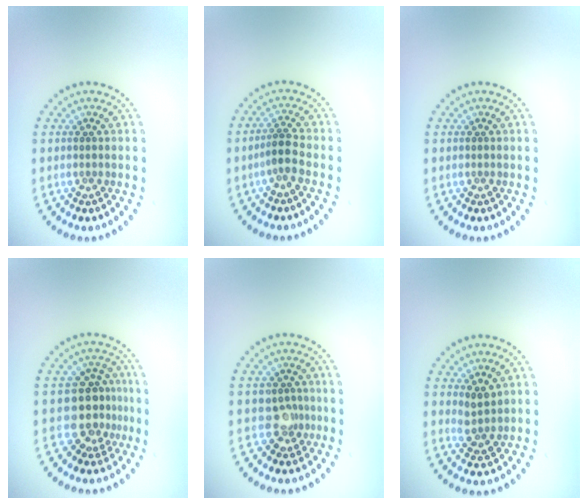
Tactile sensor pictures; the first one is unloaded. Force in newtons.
{"total": 2.0, "press": 1.6, "slide": 1.2}
{"total": 0.0}
{"total": 3.8, "press": 3.2, "slide": 2.1}
{"total": 2.0, "press": 1.7, "slide": 1.1}
{"total": 1.9, "press": 1.6, "slide": 1.0}